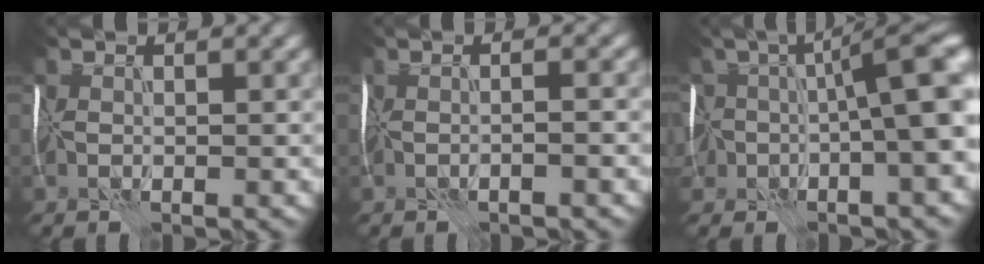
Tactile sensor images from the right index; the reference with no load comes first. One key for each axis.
{"total": 1.6, "fx": -1.1, "fy": 0.3, "fz": 1.2, "tx": -0.013, "ty": 0.006, "tz": -0.015}
{"total": 12.5, "fx": -1.0, "fy": 5.2, "fz": 11.3, "tx": -0.161, "ty": 0.008, "tz": -0.015}